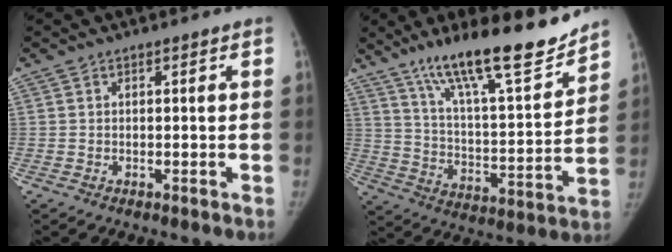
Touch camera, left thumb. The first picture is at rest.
{"total": 21.6, "force": [16.4, 4.1, 13.4], "torque": [-0.191, -0.089, 0.277]}